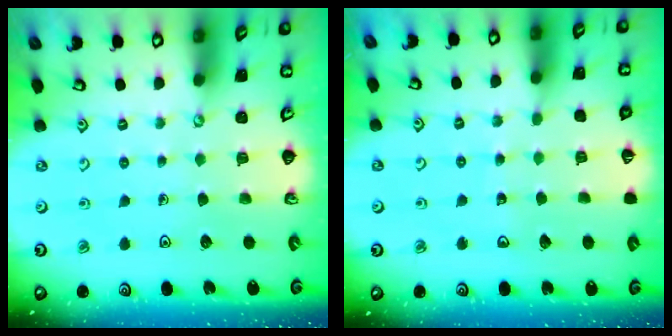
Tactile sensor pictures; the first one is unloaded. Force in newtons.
{"total": 3.4, "press": 3.4, "slide": 0.3}